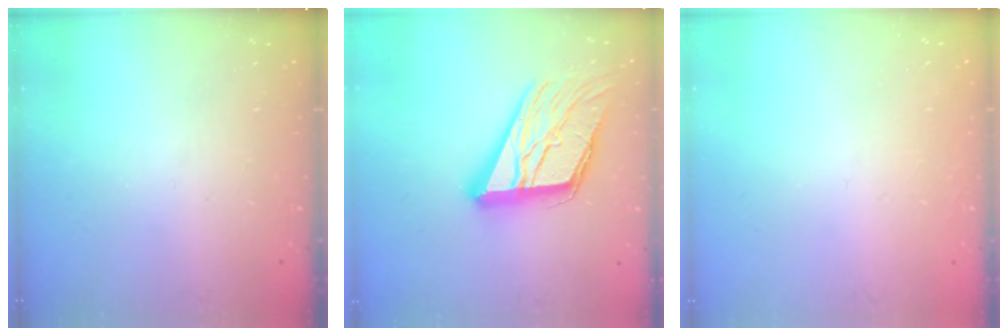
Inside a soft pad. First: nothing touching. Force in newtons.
{"total": 19.6, "press": 19.5, "slide": 1.9}
{"total": 1.5, "press": 1.5, "slide": 0.1}